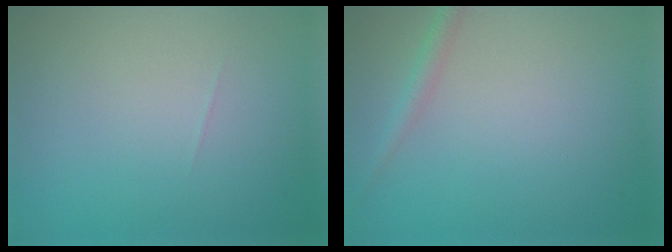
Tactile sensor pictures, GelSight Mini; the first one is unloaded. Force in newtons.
{"total": 1.5, "press": 1.5, "slide": 0.1}